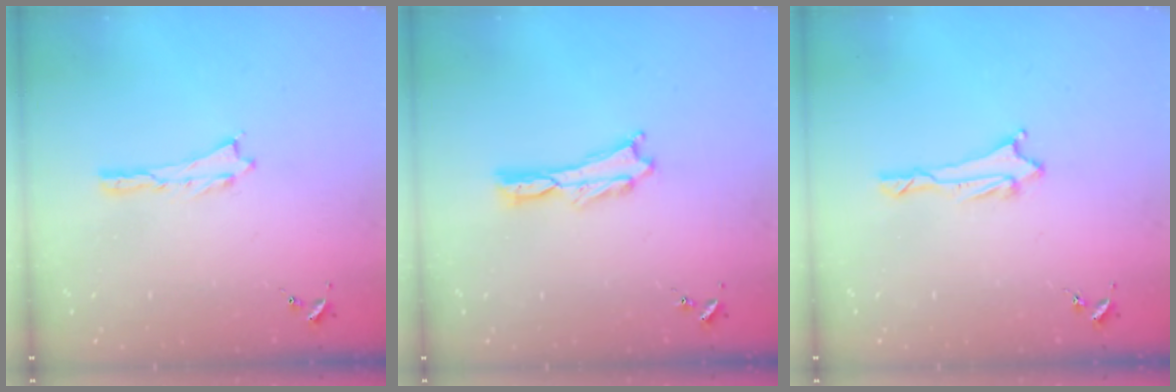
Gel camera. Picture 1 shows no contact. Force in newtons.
{"total": 0.0}
{"total": 1.7, "press": 1.6, "slide": 0.5}